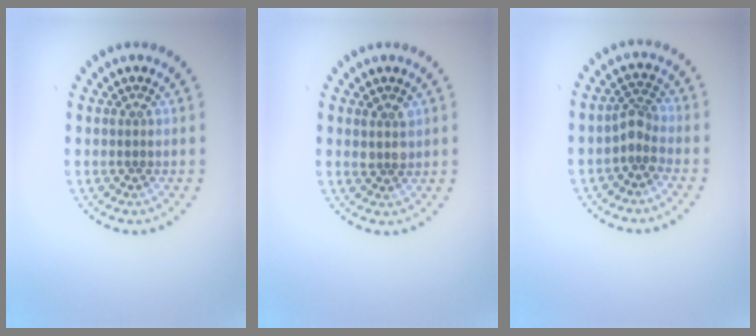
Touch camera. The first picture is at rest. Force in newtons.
{"total": 1.6, "press": 1.5, "slide": 0.6}
{"total": 2.0, "press": 1.4, "slide": 1.4}